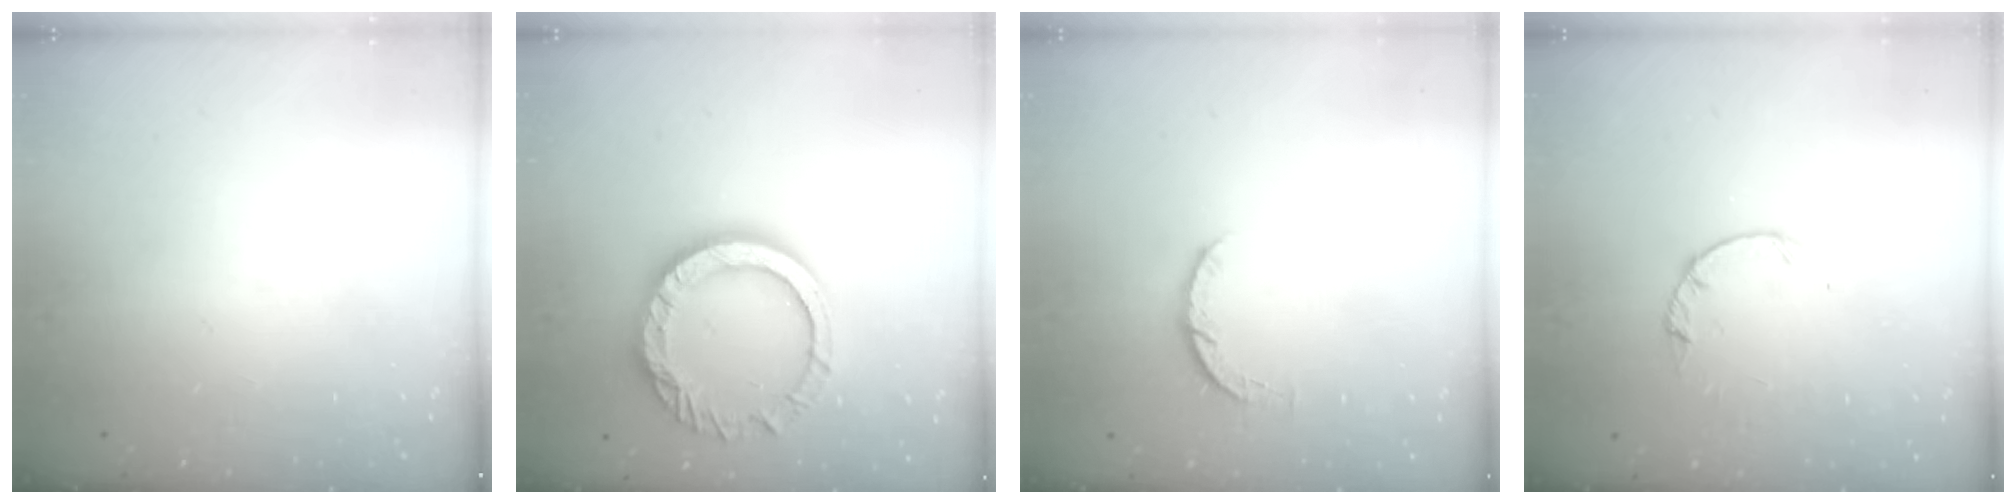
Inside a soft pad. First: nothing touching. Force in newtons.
{"total": 13.9, "press": 13.9, "slide": 1.0}
{"total": 5.0, "press": 4.9, "slide": 0.7}
{"total": 2.2, "press": 2.1, "slide": 0.4}